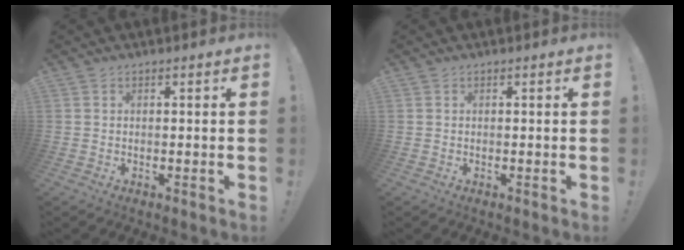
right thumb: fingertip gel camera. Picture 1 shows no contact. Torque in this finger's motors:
{"motor_torque": [0.00, 0.00, -0.13, 0.13, 0.00]}